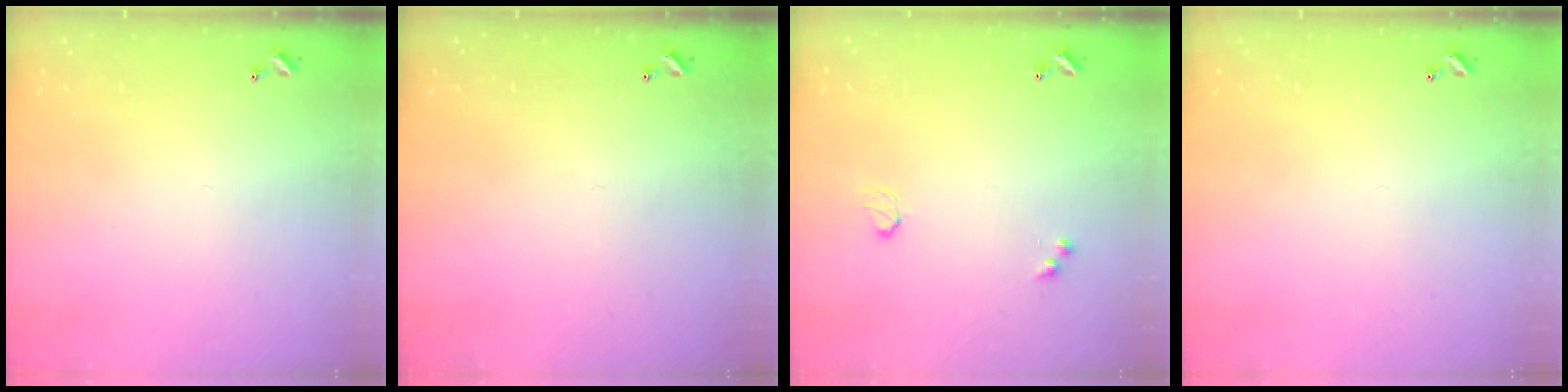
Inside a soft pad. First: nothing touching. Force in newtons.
{"total": 0.0}
{"total": 2.9, "press": 2.9, "slide": 0.5}
{"total": 0.0}